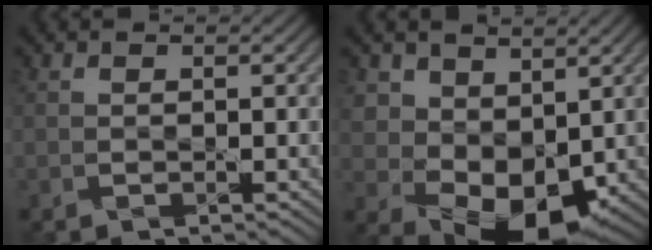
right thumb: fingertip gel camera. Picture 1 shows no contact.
{"total": 8.3, "force": [1.6, 6.1, 5.3], "torque": [-0.109, -0.013, 0.034]}